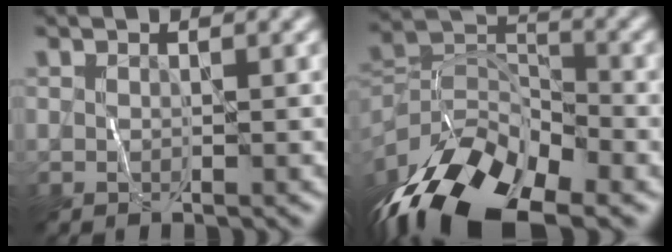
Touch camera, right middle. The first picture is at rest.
{"total": 14.0, "force": [-9.6, 6.5, 8.0], "torque": [-0.162, -0.006, -0.175]}